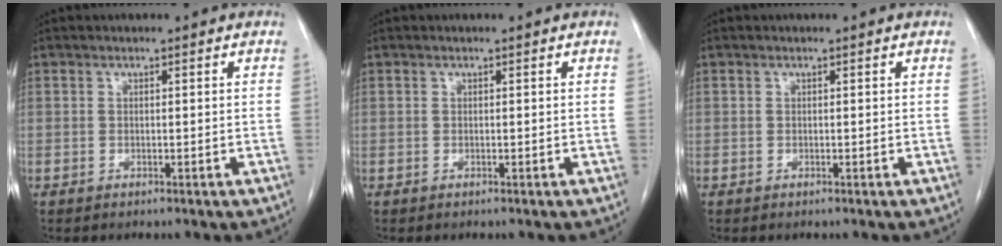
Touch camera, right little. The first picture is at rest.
{"total": 0.0}
{"total": 0.0}